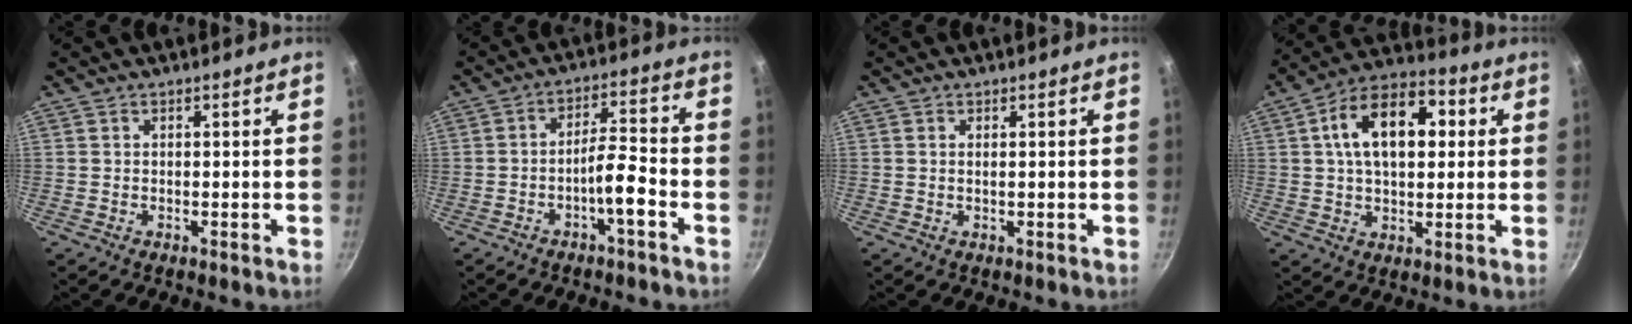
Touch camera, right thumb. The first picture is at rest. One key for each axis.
{"total": 6.2, "fx": -3.1, "fy": 1.2, "fz": 5.3, "tx": -0.093, "ty": 0.036, "tz": -0.050}
{"total": 0.7, "fx": 0.2, "fy": 0.2, "fz": 0.7, "tx": -0.013, "ty": -0.001, "tz": 0.003}
{"total": 16.3, "fx": 3.3, "fy": 9.8, "fz": 12.6, "tx": -0.168, "ty": 0.020, "tz": 0.038}